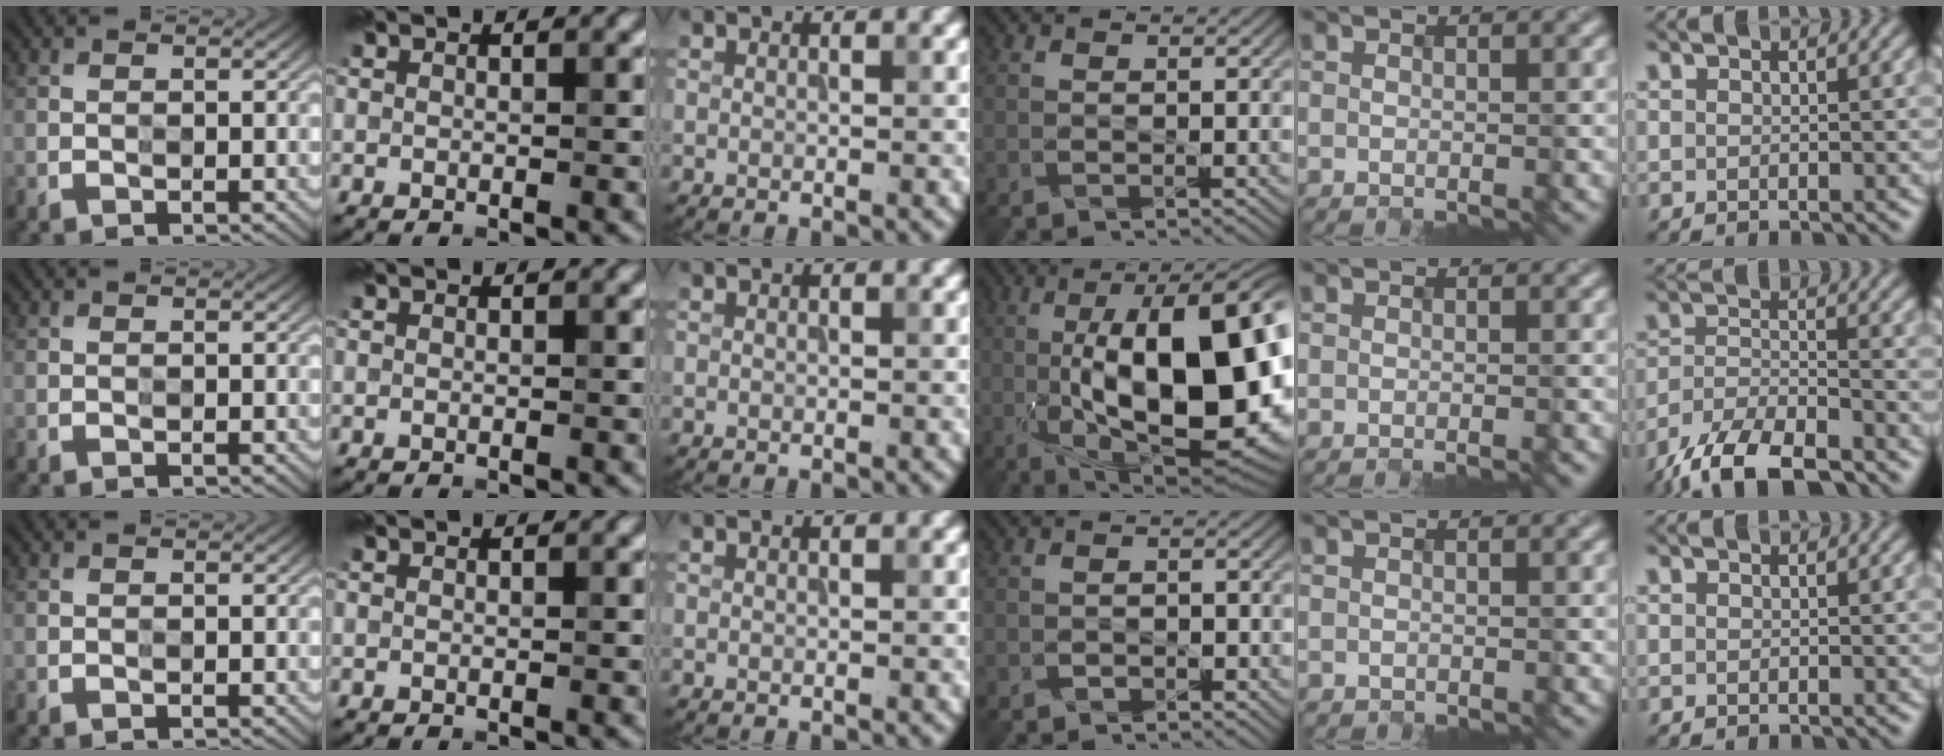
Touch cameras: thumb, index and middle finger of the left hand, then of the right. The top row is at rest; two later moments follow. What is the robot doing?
{"motion": "insert", "object": "power strip"}